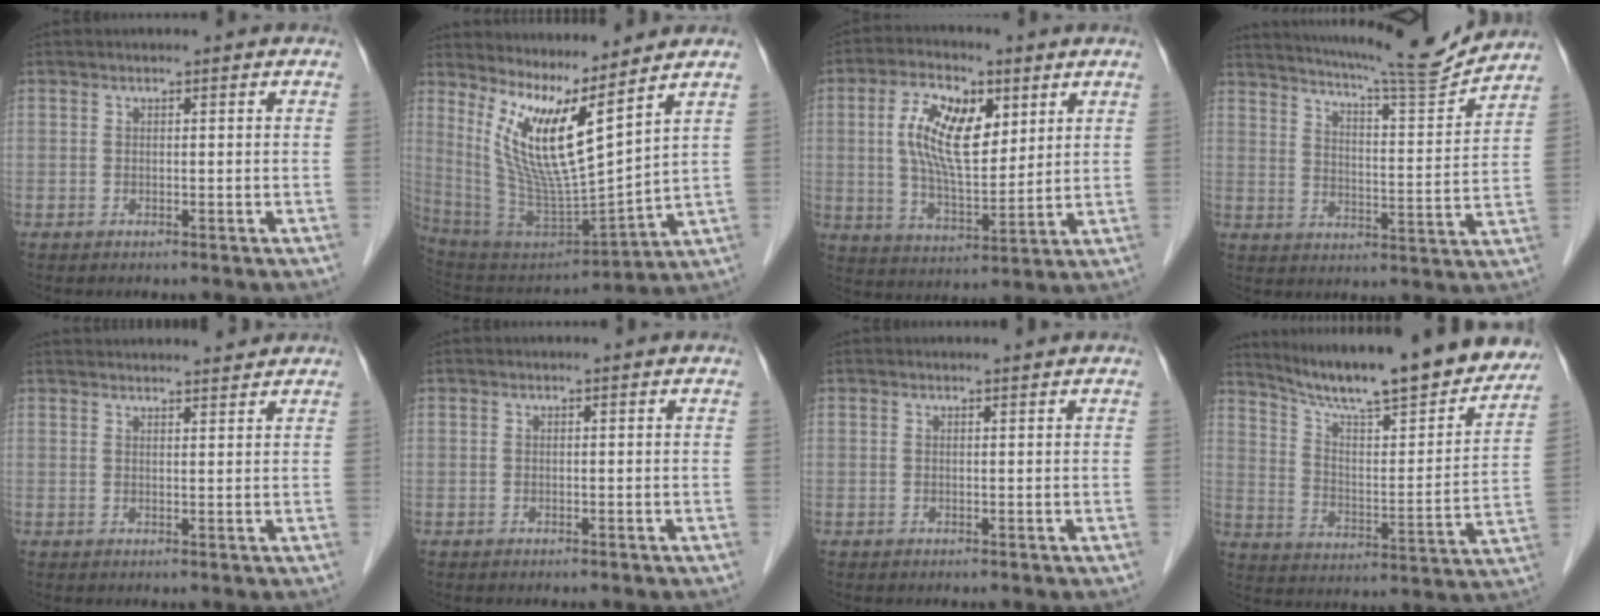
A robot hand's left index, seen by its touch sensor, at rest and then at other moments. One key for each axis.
{"total": 13.0, "fx": 8.1, "fy": 0.6, "fz": 10.2, "tx": -0.213, "ty": -0.027, "tz": 0.164}
{"total": 11.8, "fx": 3.6, "fy": 4.9, "fz": 10.1, "tx": -0.201, "ty": 0.011, "tz": 0.067}
{"total": 15.0, "fx": 14.2, "fy": -0.7, "fz": 5.0, "tx": -0.090, "ty": -0.027, "tz": 0.201}
{"total": 9.2, "fx": 8.9, "fy": 0.9, "fz": 2.0, "tx": -0.021, "ty": 0.023, "tz": 0.111}
{"total": 0.0}
{"total": 0.6, "fx": 0.6, "fy": -0.1, "fz": 0.1, "tx": -0.008, "ty": -0.002, "tz": 0.010}
{"total": 24.1, "fx": 21.2, "fy": 2.5, "fz": 11.1, "tx": -0.177, "ty": -0.033, "tz": 0.298}